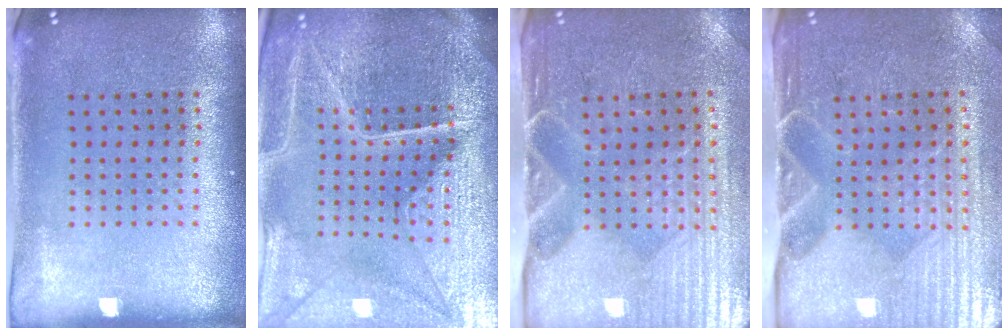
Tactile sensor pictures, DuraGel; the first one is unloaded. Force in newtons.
{"total": 6.1, "press": 5.5, "slide": 2.7}
{"total": 4.7, "press": 4.1, "slide": 2.3}
{"total": 4.7, "press": 4.1, "slide": 2.3}